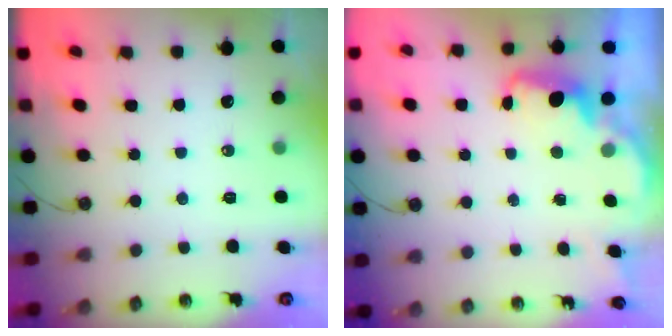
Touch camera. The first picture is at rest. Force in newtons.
{"total": 2.5, "press": 2.4, "slide": 0.6}